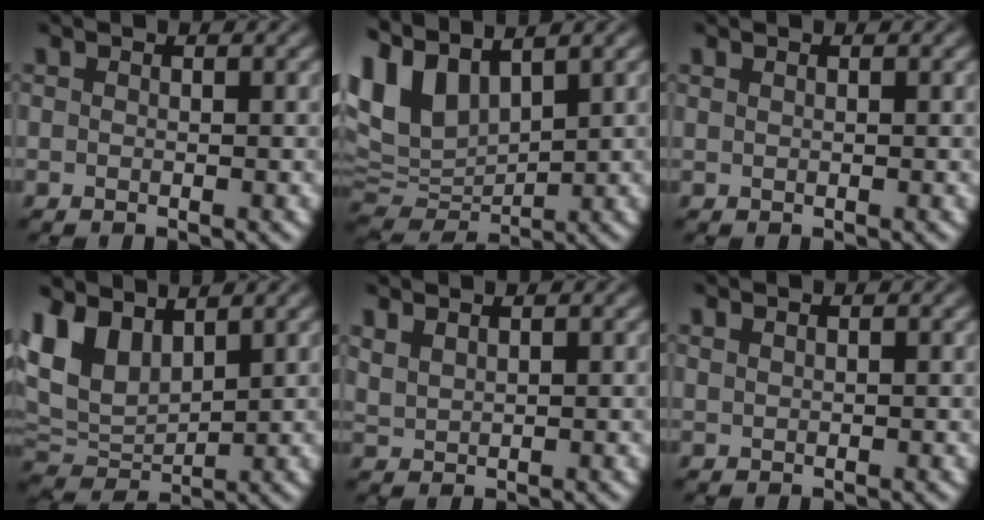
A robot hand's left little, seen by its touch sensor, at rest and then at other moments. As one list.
[{"total": 7.8, "force": [4.2, 4.1, 5.1], "torque": [-0.124, 0.007, 0.083]}, {"total": 0.0}, {"total": 5.9, "force": [3.1, 3.4, 3.7], "torque": [-0.085, 0.000, 0.063]}, {"total": 1.6, "force": [1.4, 0.4, 0.6], "torque": [-0.017, 0.003, 0.034]}, {"total": 0.6, "force": [0.5, 0.2, 0.1], "torque": [-0.003, 0.001, 0.014]}]